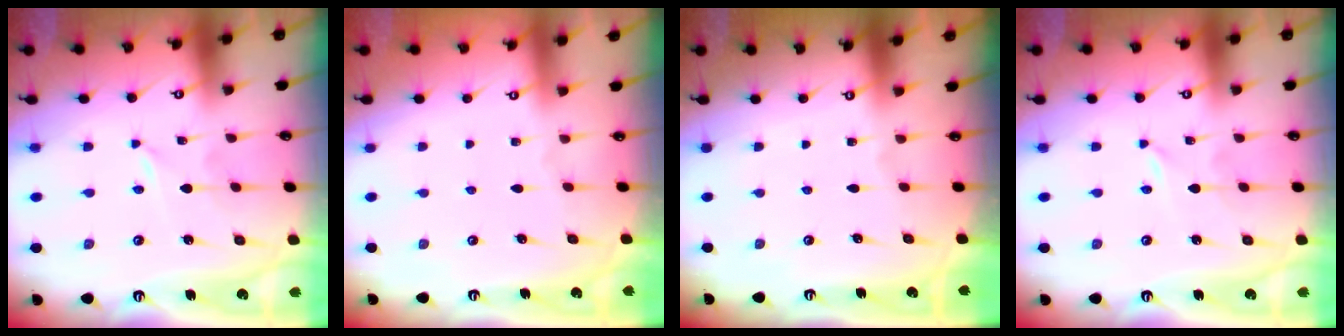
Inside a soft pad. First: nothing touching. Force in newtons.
{"total": 0.0}
{"total": 0.0}
{"total": 0.0}